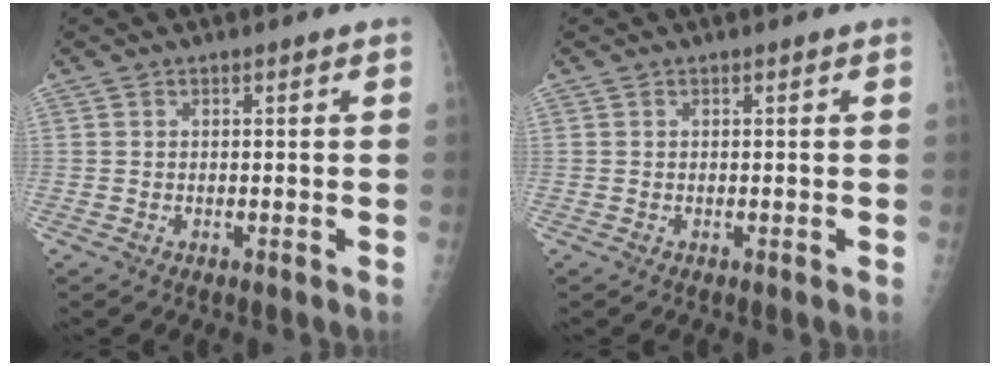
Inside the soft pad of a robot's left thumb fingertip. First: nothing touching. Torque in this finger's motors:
{"motor_torque": [0.00, 0.00, 0.02, -0.02, 0.00]}